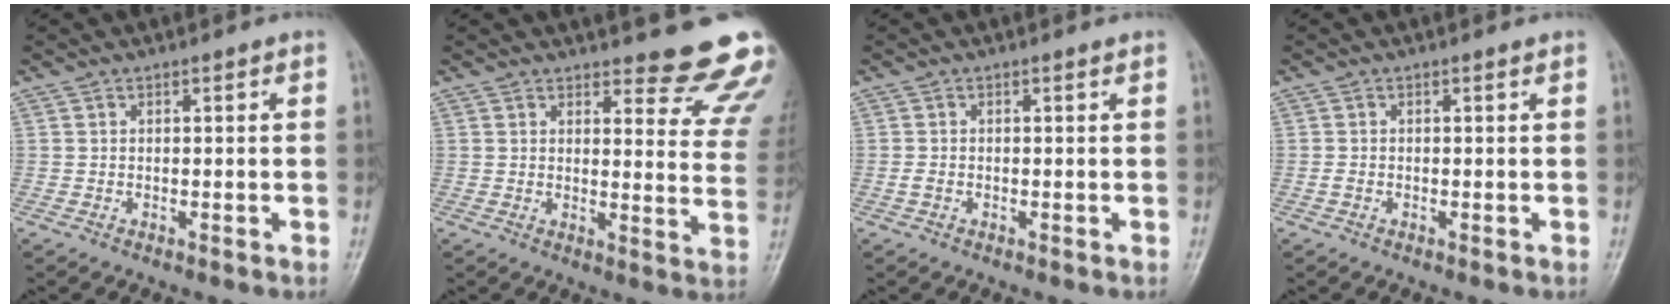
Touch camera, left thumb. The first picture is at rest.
{"total": 14.3, "force": [13.0, 3.1, 5.1], "torque": [-0.013, -0.119, 0.129]}
{"total": 1.1, "force": [-0.2, 0.7, 0.8], "torque": [-0.015, 0.003, 0.003]}
{"total": 0.8, "force": [-0.1, 0.5, 0.6], "torque": [-0.011, 0.001, 0.002]}